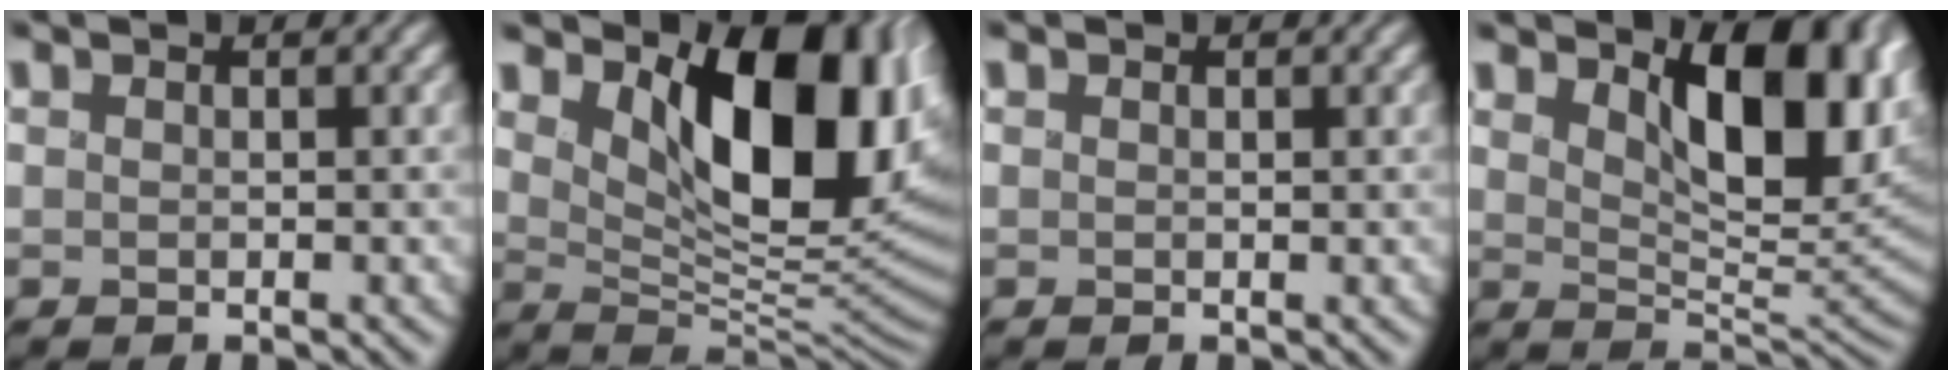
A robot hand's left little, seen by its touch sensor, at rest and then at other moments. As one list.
[{"total": 10.8, "force": [3.3, 5.6, 8.6], "torque": [-0.124, -0.025, 0.059]}, {"total": 0.0}, {"total": 9.0, "force": [3.1, 4.4, 7.2], "torque": [-0.101, -0.014, 0.039]}]